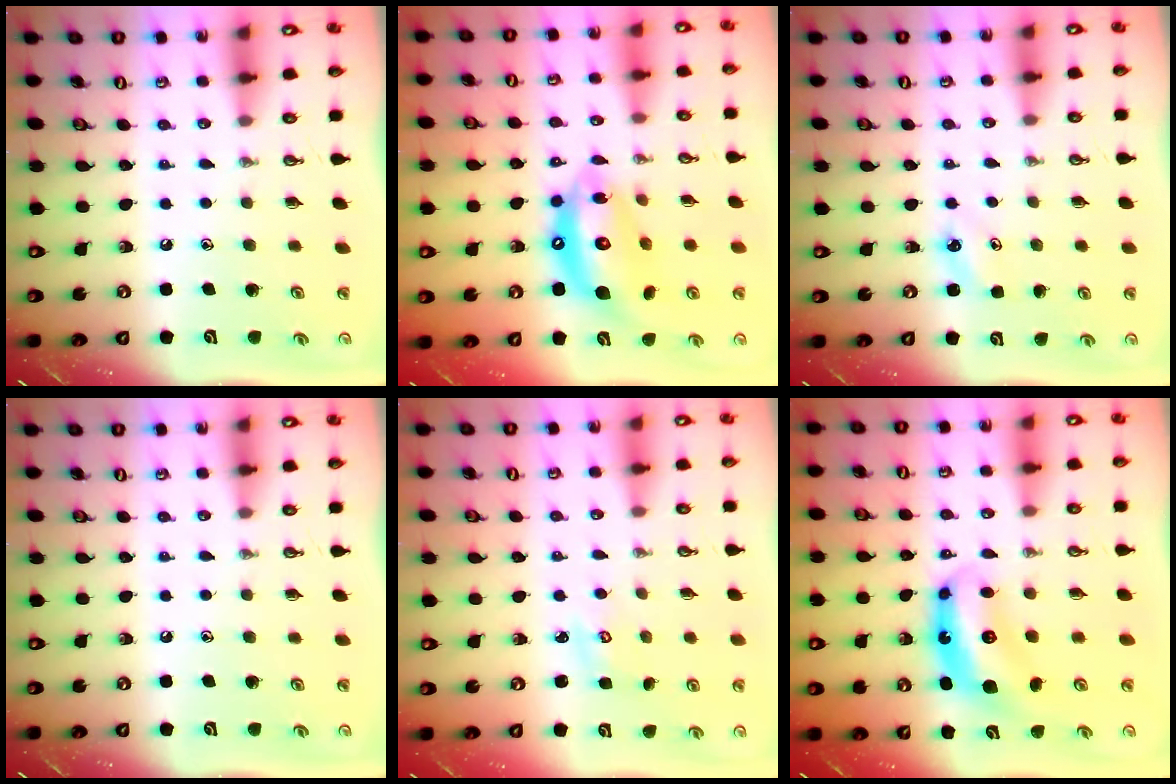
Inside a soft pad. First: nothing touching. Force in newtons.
{"total": 15.1, "press": 15.0, "slide": 1.5}
{"total": 3.7, "press": 3.7, "slide": 0.4}
{"total": 0.0}
{"total": 2.0, "press": 2.0, "slide": 0.1}
{"total": 7.5, "press": 7.4, "slide": 0.7}